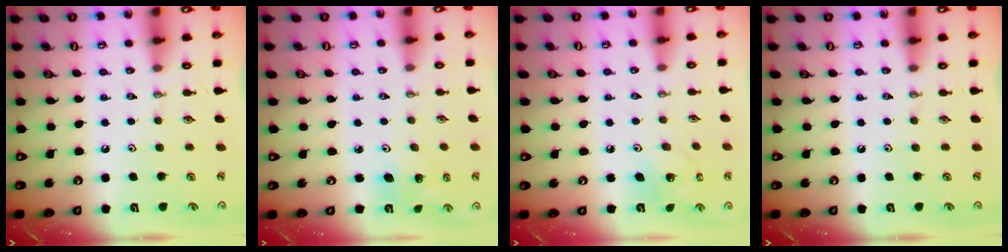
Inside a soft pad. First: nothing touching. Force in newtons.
{"total": 3.7, "press": 3.4, "slide": 1.5}
{"total": 4.4, "press": 4.4, "slide": 0.2}
{"total": 0.0}